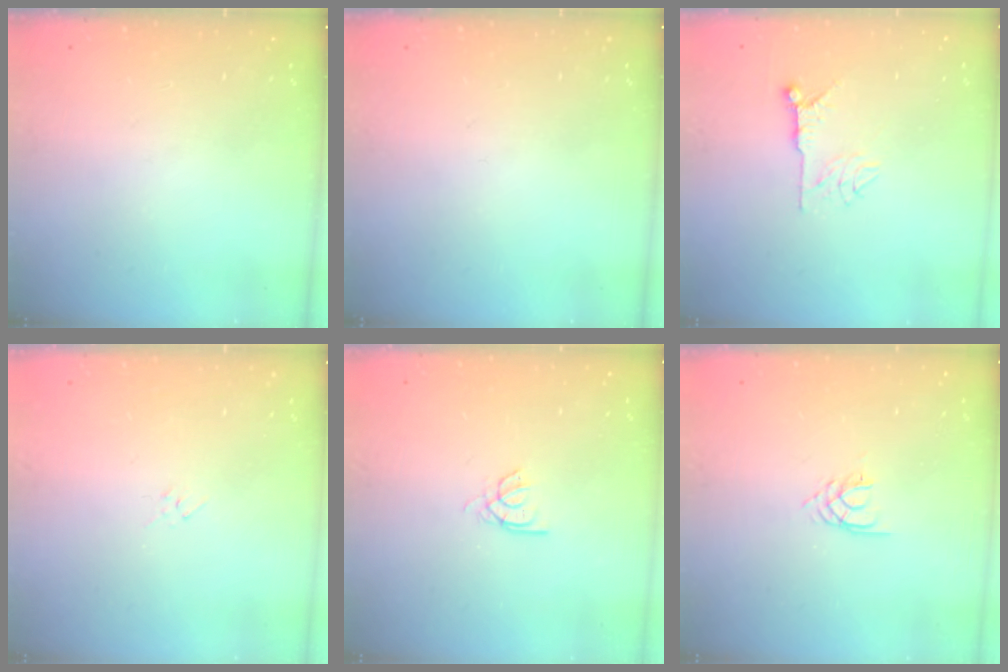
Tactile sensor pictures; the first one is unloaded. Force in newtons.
{"total": 0.0}
{"total": 7.2, "press": 7.2, "slide": 0.5}
{"total": 2.9, "press": 2.9, "slide": 0.6}
{"total": 2.2, "press": 2.1, "slide": 0.4}
{"total": 1.9, "press": 1.9, "slide": 0.2}